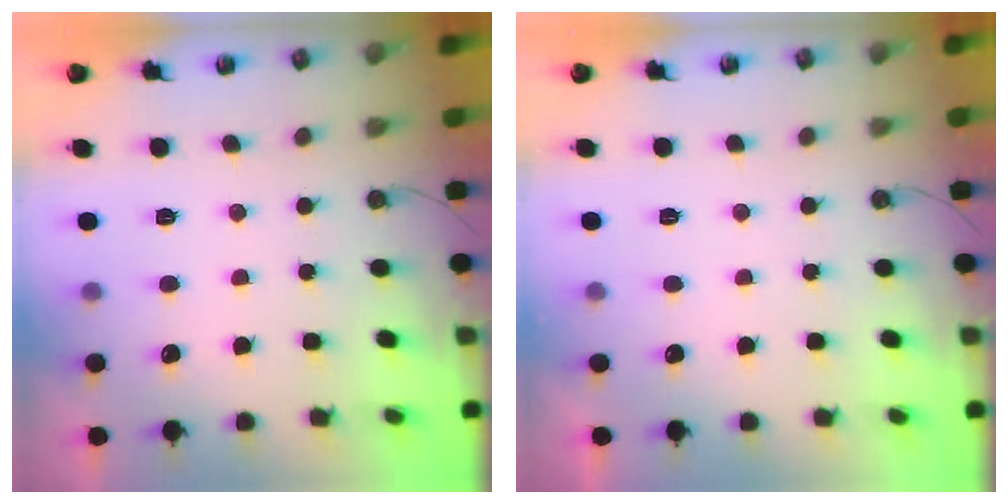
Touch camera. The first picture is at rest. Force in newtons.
{"total": 2.7, "press": 2.7, "slide": 0.4}